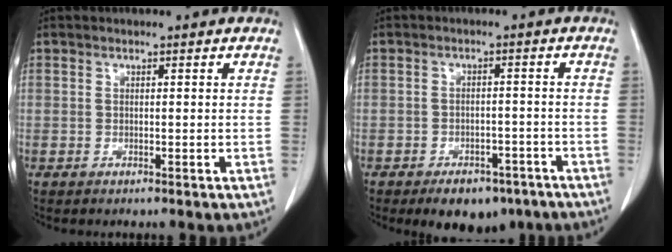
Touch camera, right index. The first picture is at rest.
{"total": 7.5, "force": [-5.5, 3.9, 3.4], "torque": [-0.041, 0.005, -0.076]}